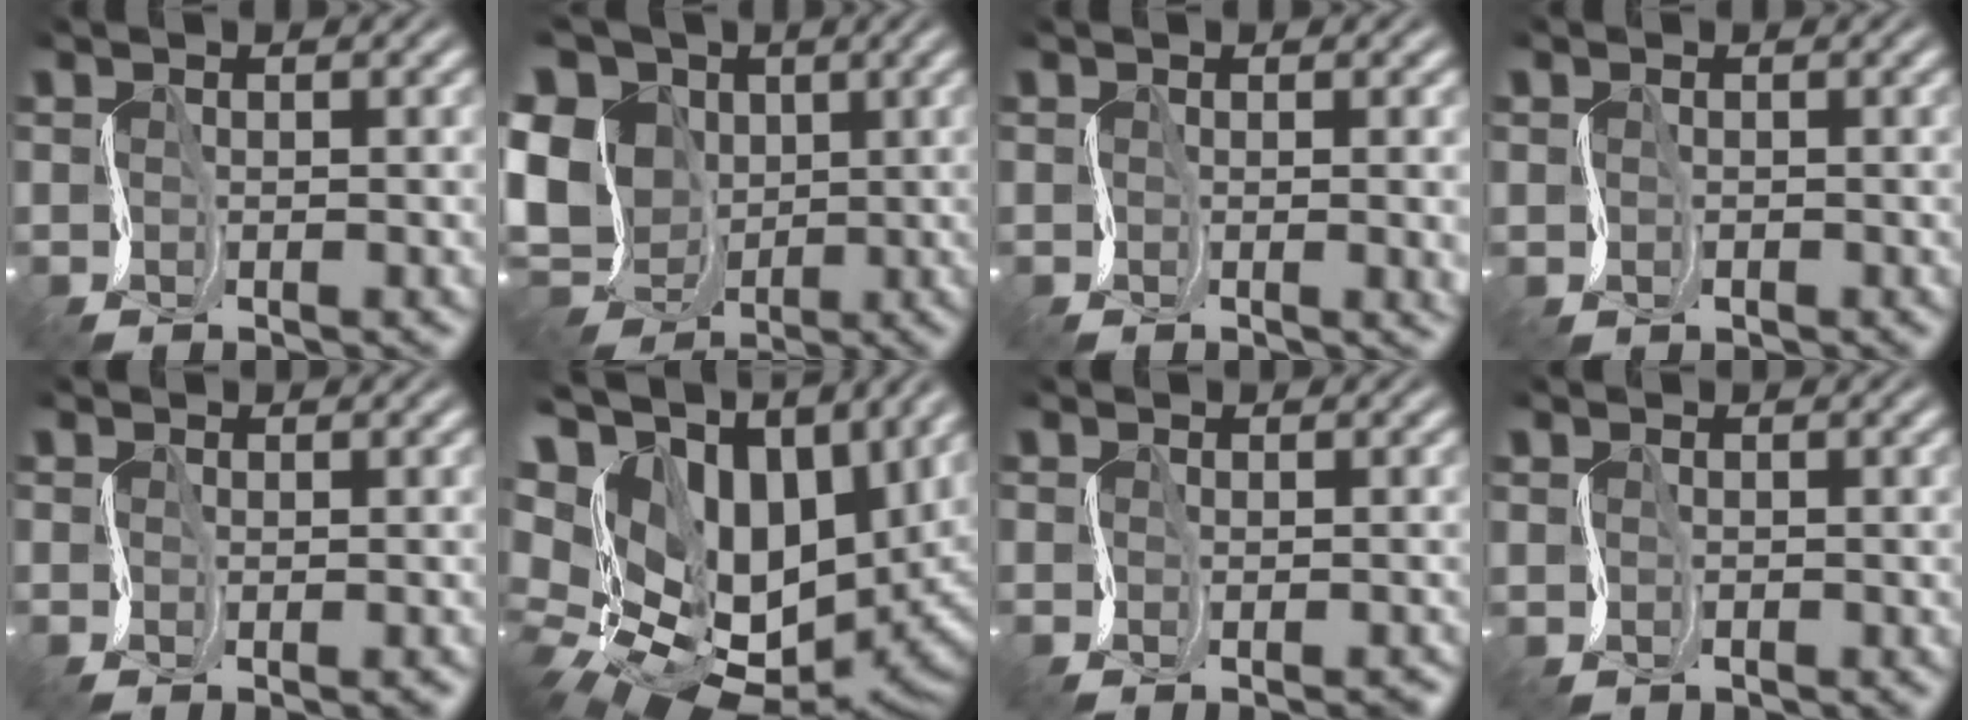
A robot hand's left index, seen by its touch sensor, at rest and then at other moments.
{"total": 12.0, "force": [0.6, 10.5, 5.9], "torque": [-0.131, 0.010, -0.015]}
{"total": 3.7, "force": [0.2, 1.7, 3.2], "torque": [-0.032, -0.001, 0.004]}
{"total": 1.2, "force": [0.0, 0.3, -1.1], "torque": [0.010, 0.001, -0.002]}
{"total": 1.2, "force": [-0.8, 0.7, 0.5], "torque": [-0.009, -0.003, -0.011]}
{"total": 15.9, "force": [6.1, 10.7, 10.1], "torque": [-0.176, 0.009, 0.131]}
{"total": 1.4, "force": [-1.1, 0.8, 0.5], "torque": [-0.007, -0.003, -0.016]}
{"total": 1.1, "force": [0.0, 0.2, -1.1], "torque": [0.009, 0.000, -0.003]}